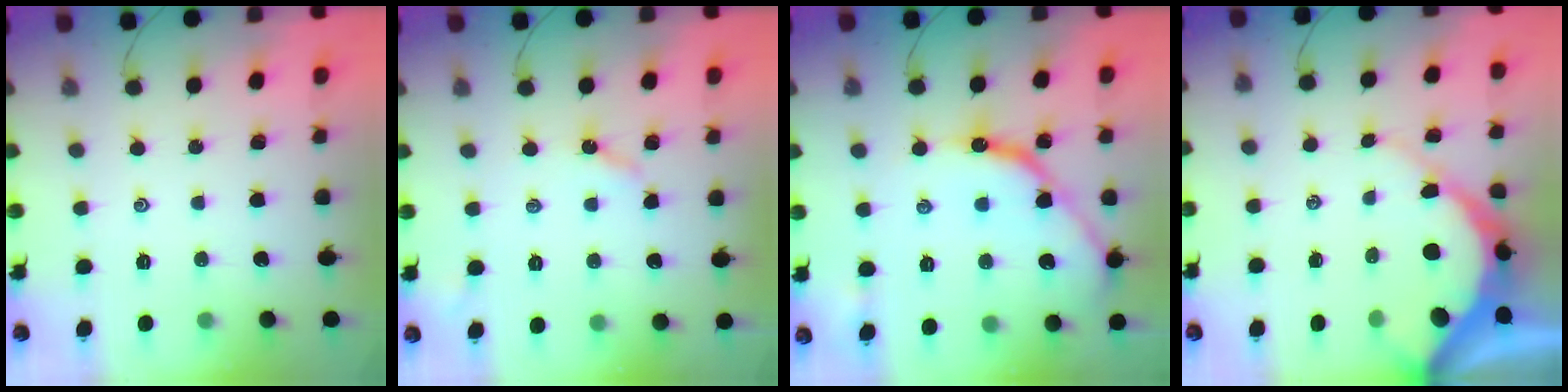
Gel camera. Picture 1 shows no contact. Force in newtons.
{"total": 3.3, "press": 3.3, "slide": 0.6}
{"total": 12.5, "press": 12.5, "slide": 0.9}
{"total": 9.5, "press": 9.5, "slide": 1.2}